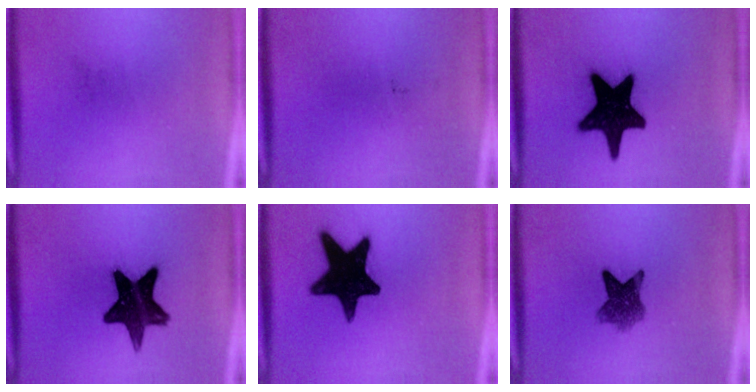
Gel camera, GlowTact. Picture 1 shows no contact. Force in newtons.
{"total": 0.0}
{"total": 19.7}
{"total": 14.8}
{"total": 18.1}
{"total": 6.0}